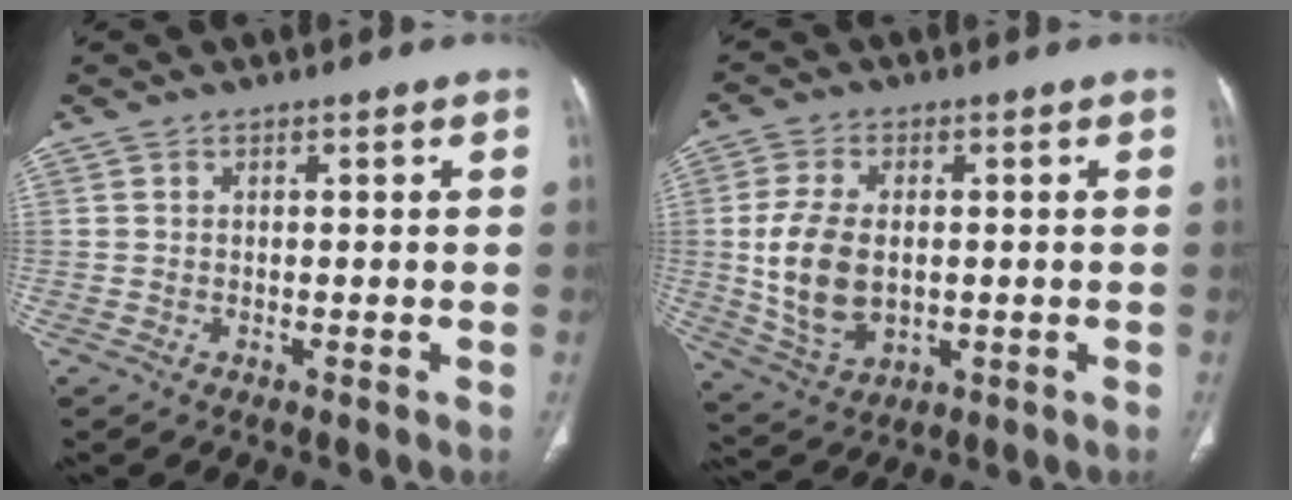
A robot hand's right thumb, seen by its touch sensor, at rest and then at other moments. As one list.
[{"total": 12.0, "force": [-0.1, 7.4, 9.4], "torque": [-0.188, -0.008, 0.011]}]